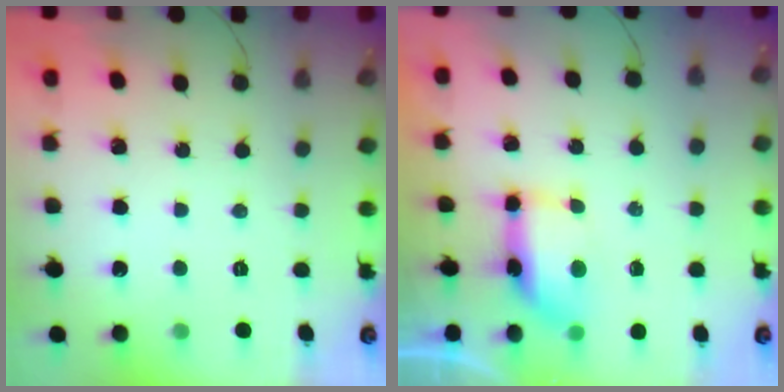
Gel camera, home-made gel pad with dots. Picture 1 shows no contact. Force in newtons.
{"total": 6.8, "press": 6.7, "slide": 0.9}